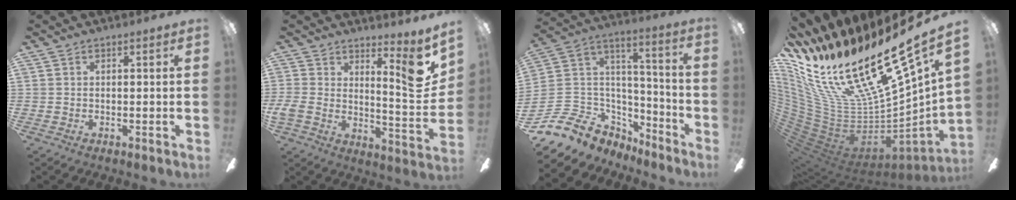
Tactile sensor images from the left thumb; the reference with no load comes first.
{"total": 12.4, "force": [6.6, 4.8, 9.3], "torque": [-0.123, -0.055, 0.113]}
{"total": 13.6, "force": [-7.7, 10.0, 5.2], "torque": [-0.141, 0.023, -0.126]}
{"total": 33.9, "force": [20.3, 11.6, 24.5], "torque": [-0.436, -0.185, 0.402]}